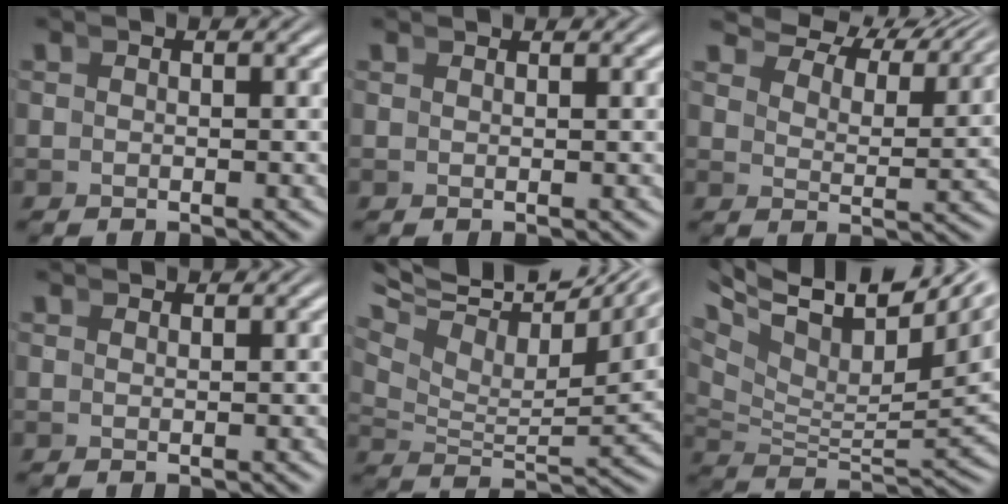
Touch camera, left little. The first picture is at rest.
{"total": 1.0, "force": [0.8, -0.5, -0.2], "torque": [0.018, 0.007, 0.015]}
{"total": 7.4, "force": [6.5, 1.9, 2.9], "torque": [-0.039, 0.027, 0.093]}
{"total": 1.6, "force": [1.5, -0.6, -0.1], "torque": [0.019, 0.008, 0.027]}
{"total": 10.2, "force": [5.8, 5.0, 6.6], "torque": [-0.104, 0.022, 0.077]}
{"total": 12.1, "force": [5.7, 6.6, 8.3], "torque": [-0.128, 0.012, 0.078]}